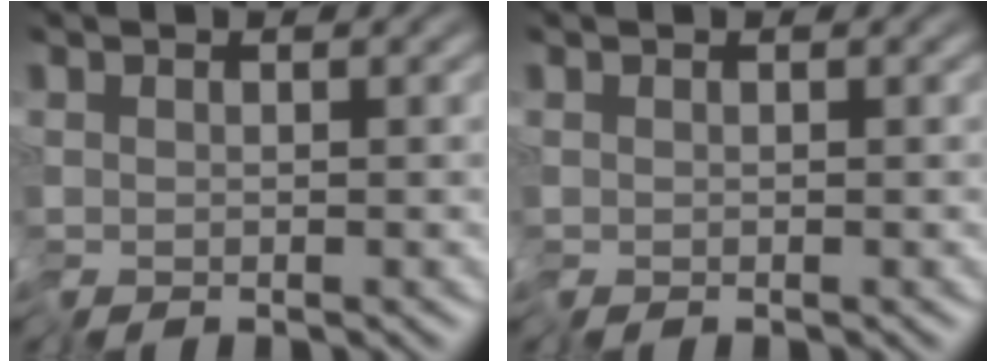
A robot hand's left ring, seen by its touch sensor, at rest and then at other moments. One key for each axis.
{"total": 0.0}